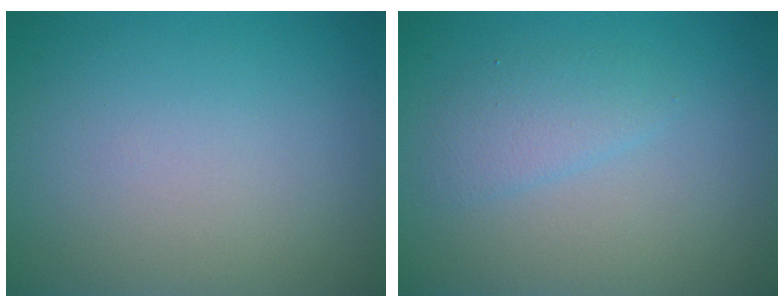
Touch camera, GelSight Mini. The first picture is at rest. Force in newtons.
{"total": 1.9, "press": 1.9, "slide": 0.1}